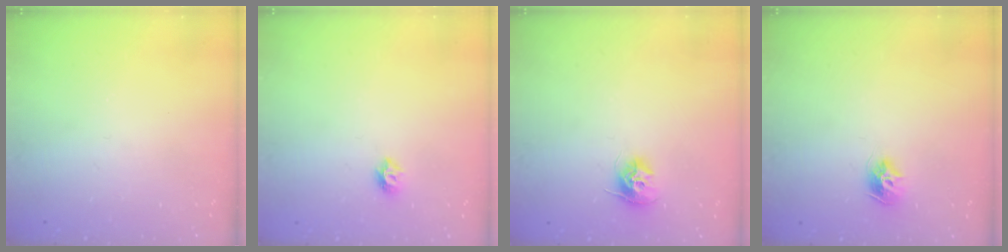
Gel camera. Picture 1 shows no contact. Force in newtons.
{"total": 6.0, "press": 5.9, "slide": 0.7}
{"total": 9.7, "press": 9.7, "slide": 0.5}
{"total": 8.7, "press": 8.7, "slide": 0.4}